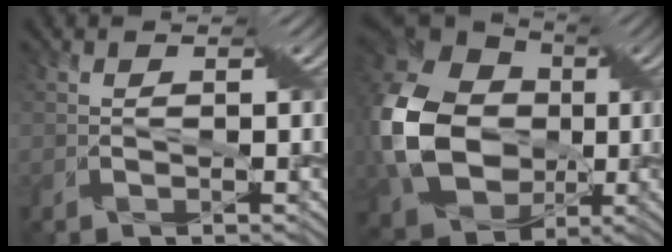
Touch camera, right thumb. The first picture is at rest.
{"total": 15.7, "force": [-1.4, 12.4, 9.6], "torque": [-0.255, -0.020, -0.029]}